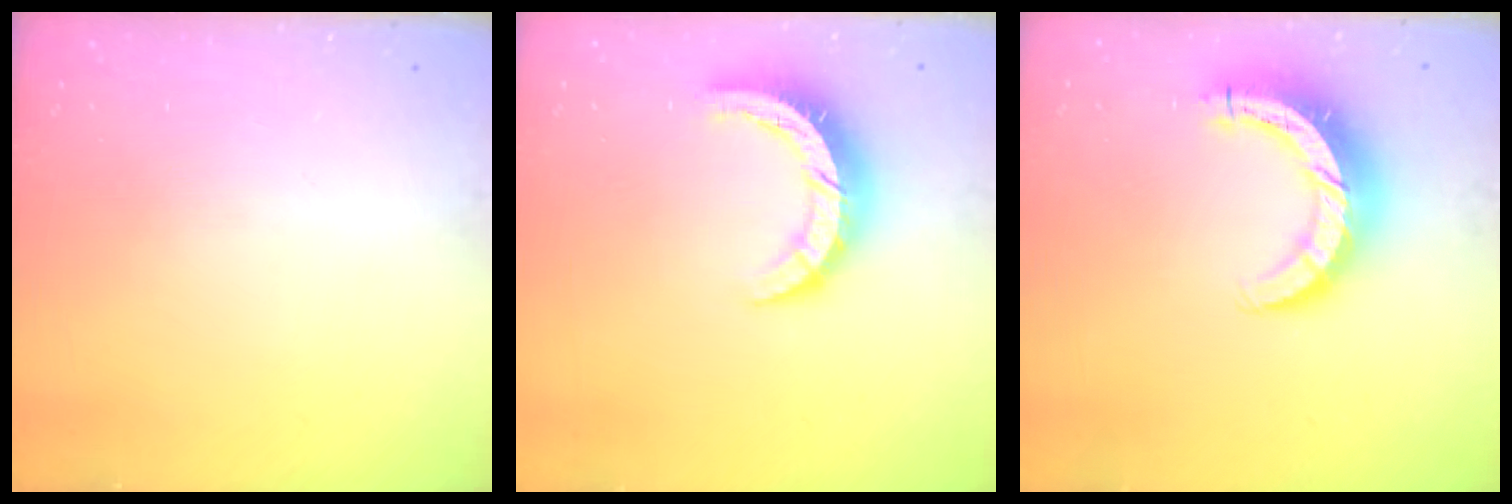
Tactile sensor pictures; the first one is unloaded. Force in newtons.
{"total": 8.0, "press": 7.9, "slide": 0.6}
{"total": 10.6, "press": 10.5, "slide": 1.2}